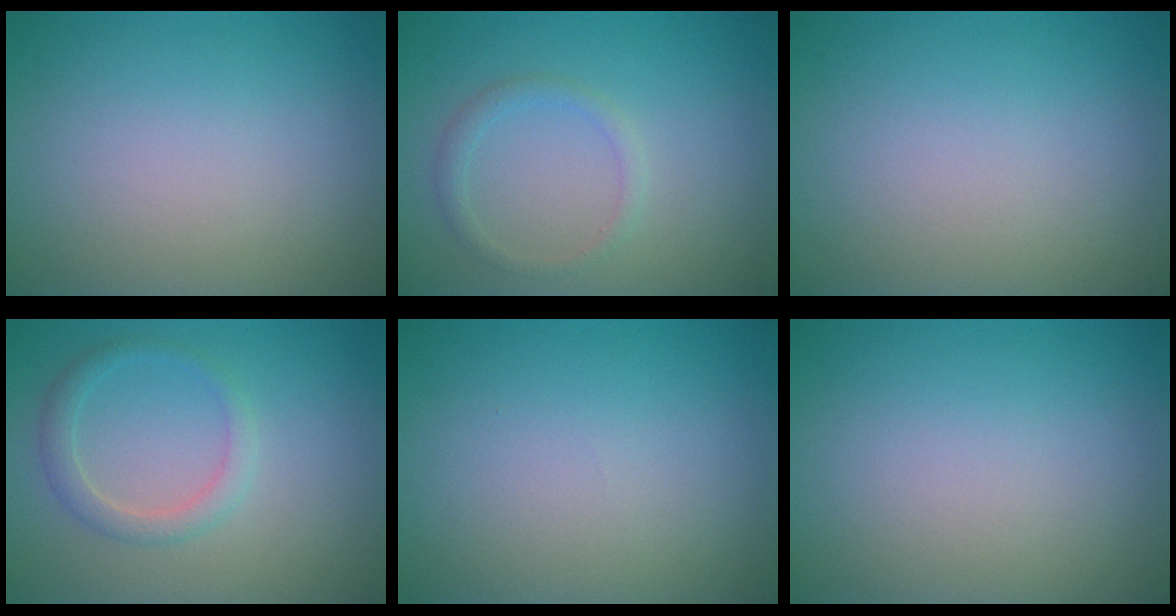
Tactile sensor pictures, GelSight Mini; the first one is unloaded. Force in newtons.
{"total": 1.4, "press": 1.4, "slide": 0.1}
{"total": 0.0}
{"total": 2.0, "press": 2.0, "slide": 0.0}
{"total": 0.0}
{"total": 0.0}